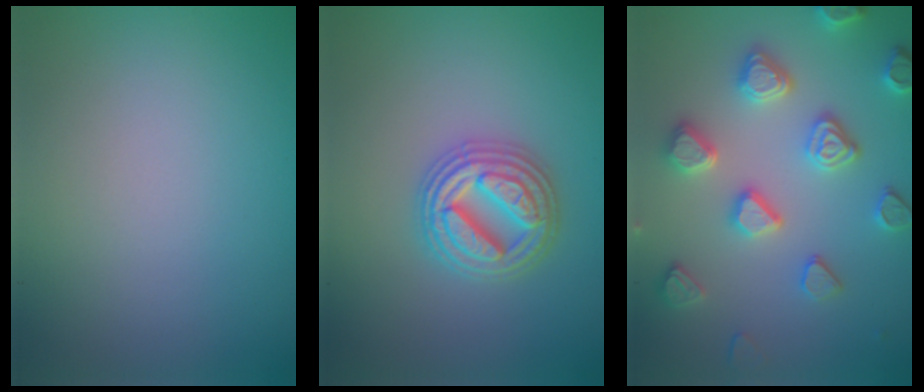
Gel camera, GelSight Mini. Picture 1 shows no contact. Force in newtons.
{"total": 4.7, "press": 4.6, "slide": 0.8}
{"total": 4.8, "press": 4.6, "slide": 1.2}